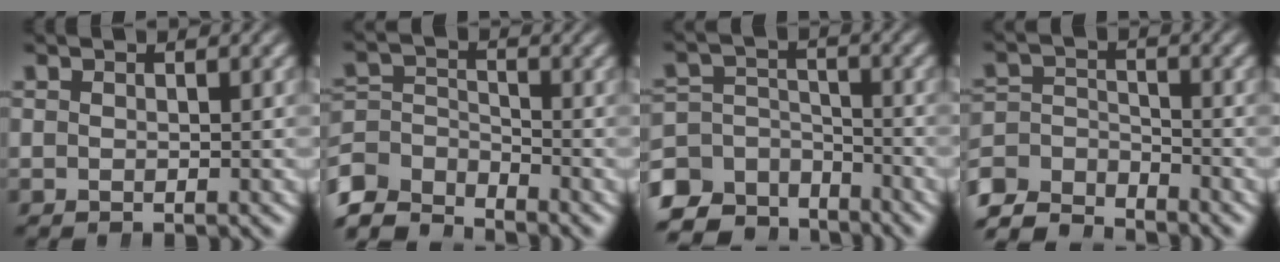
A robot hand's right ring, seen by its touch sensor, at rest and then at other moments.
{"total": 5.6, "force": [-3.4, 3.8, 2.3], "torque": [-0.068, -0.041, -0.046]}
{"total": 7.6, "force": [-4.9, 4.9, 3.1], "torque": [-0.065, -0.038, -0.070]}
{"total": 5.9, "force": [-4.3, 3.5, 2.2], "torque": [-0.056, -0.032, -0.065]}